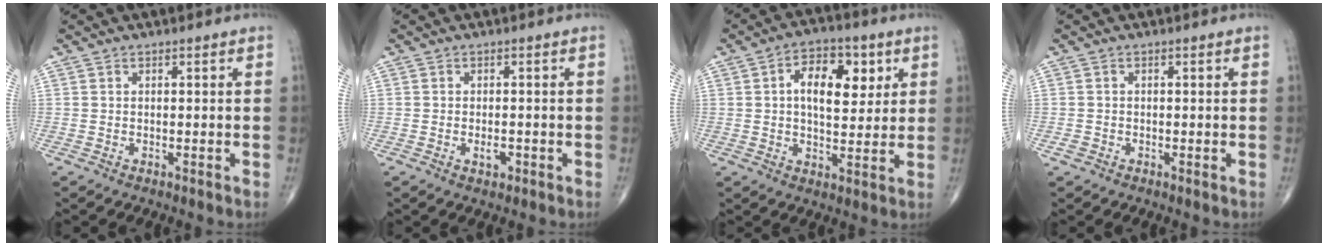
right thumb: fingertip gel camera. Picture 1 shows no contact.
{"total": 1.8, "force": [-0.7, 0.9, 1.4], "torque": [-0.023, 0.000, -0.009]}
{"total": 11.1, "force": [3.0, 6.4, 8.6], "torque": [-0.101, -0.004, 0.043]}
{"total": 1.0, "force": [-0.4, 0.8, 0.5], "torque": [-0.010, 0.001, -0.008]}